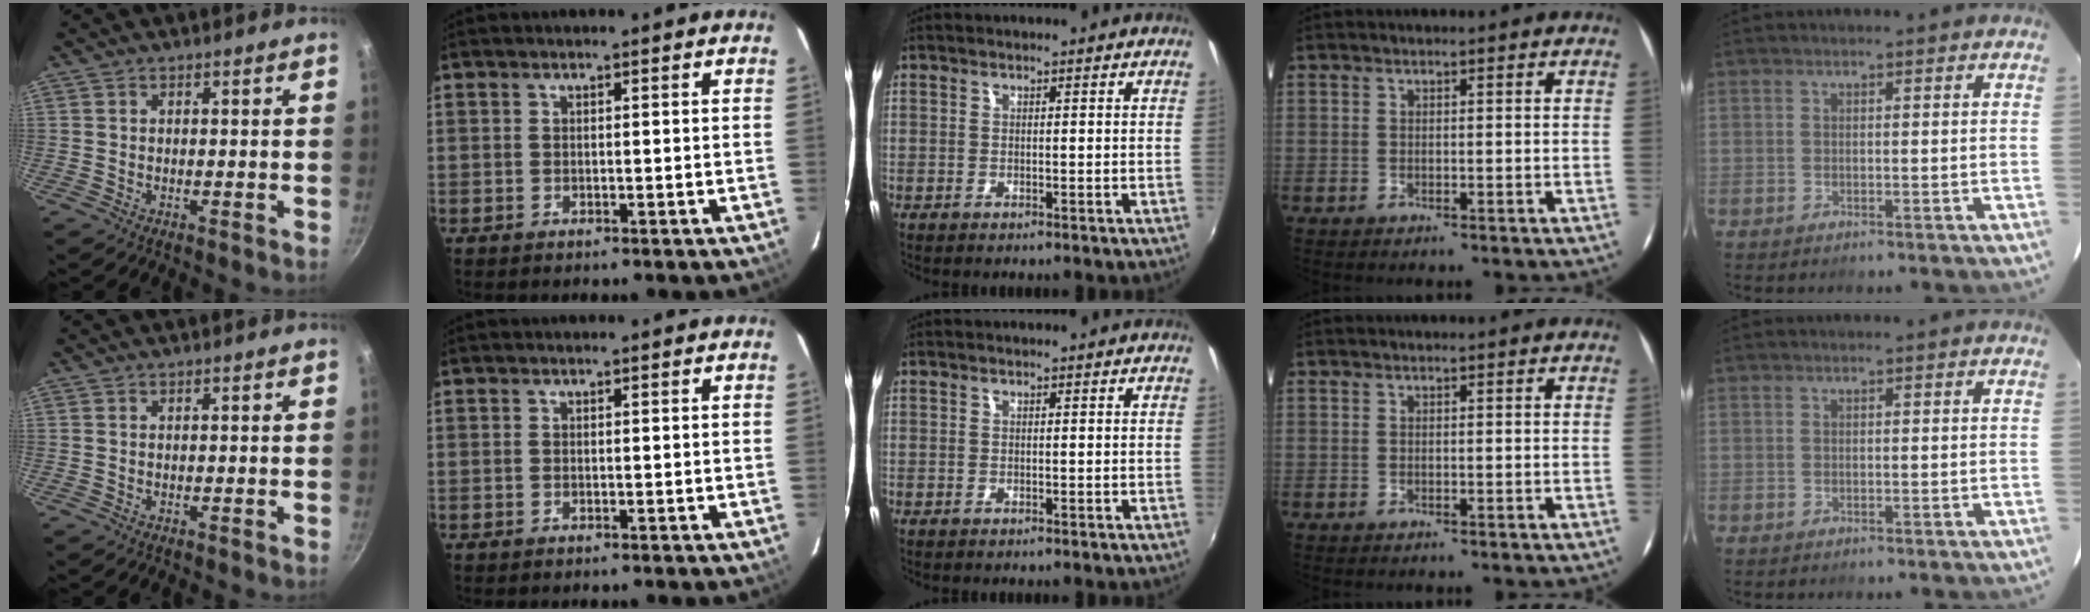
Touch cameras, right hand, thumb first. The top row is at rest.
{}